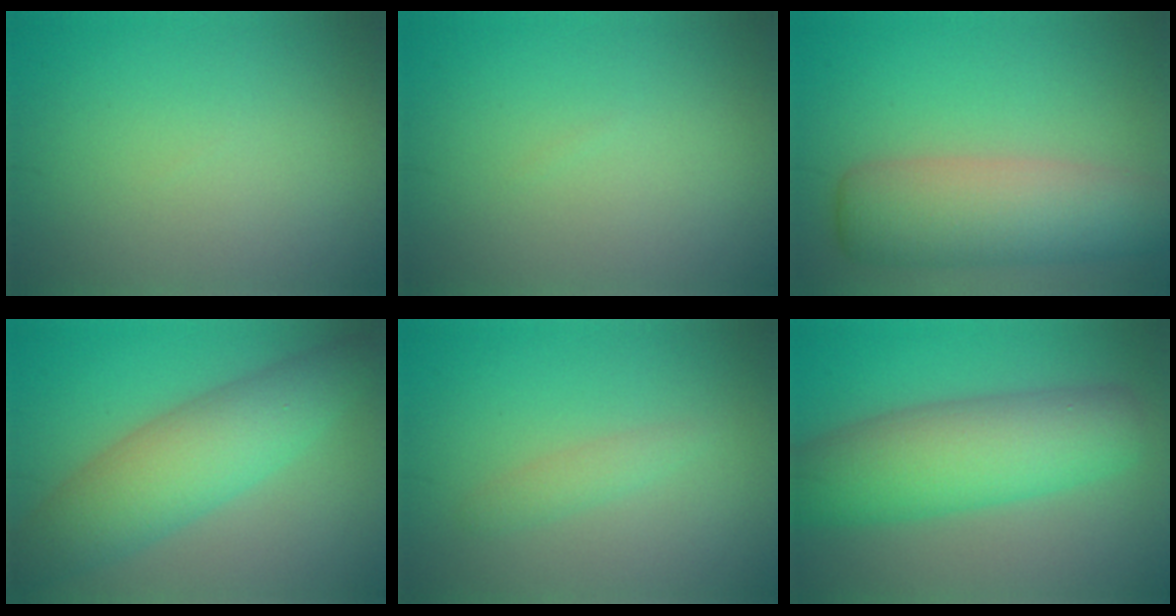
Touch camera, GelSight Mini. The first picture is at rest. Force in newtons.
{"total": 0.0}
{"total": 7.3, "press": 7.3, "slide": 0.4}
{"total": 7.1, "press": 7.1, "slide": 0.4}
{"total": 1.3, "press": 1.3, "slide": 0.0}
{"total": 8.4, "press": 8.4, "slide": 0.2}